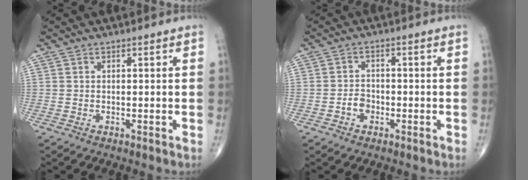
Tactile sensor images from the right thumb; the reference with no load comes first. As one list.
[{"total": 2.7, "force": [-1.2, 2.1, 1.3], "torque": [-0.011, 0.012, -0.025]}]